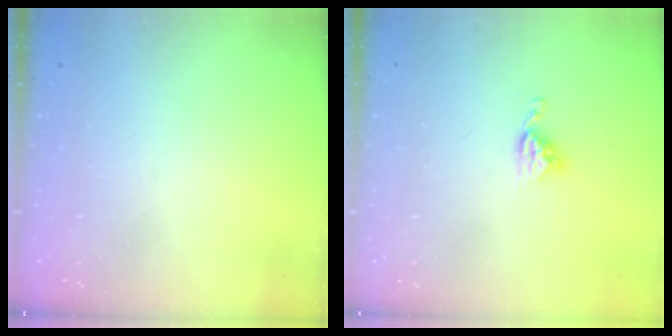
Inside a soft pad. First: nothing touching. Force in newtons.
{"total": 5.3, "press": 5.3, "slide": 0.1}